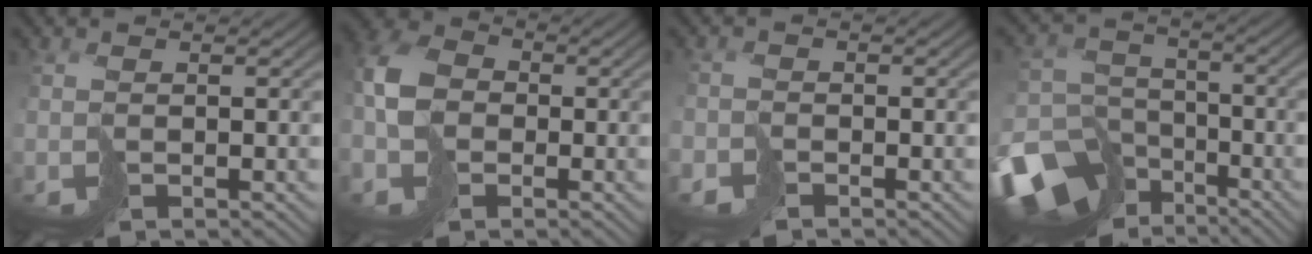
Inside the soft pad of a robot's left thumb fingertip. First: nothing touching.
{"total": 7.4, "force": [-1.5, 5.8, 4.3], "torque": [-0.128, -0.009, -0.036]}
{"total": 2.0, "force": [-1.8, 0.9, 0.2], "torque": [-0.002, -0.008, -0.040]}
{"total": 15.3, "force": [-9.7, 10.4, 5.6], "torque": [-0.180, -0.052, -0.138]}